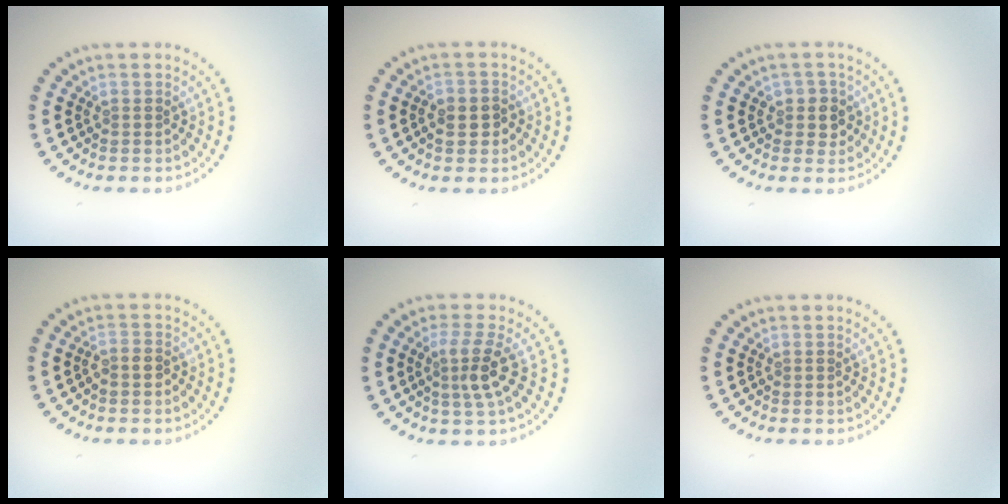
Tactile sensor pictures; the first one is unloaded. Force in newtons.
{"total": 2.4, "press": 2.3, "slide": 0.6}
{"total": 1.9, "press": 1.7, "slide": 0.8}
{"total": 1.1, "press": 0.9, "slide": 0.6}
{"total": 3.0, "press": 2.5, "slide": 1.6}
{"total": 0.0}